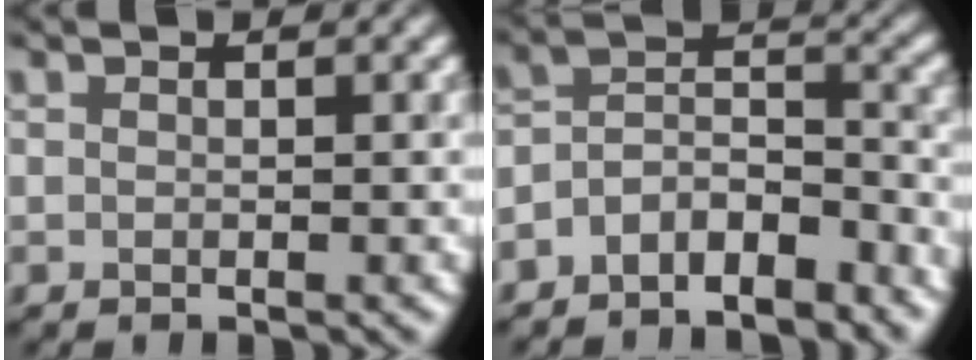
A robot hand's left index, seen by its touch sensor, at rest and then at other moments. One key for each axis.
{"total": 5.4, "fx": -3.7, "fy": 2.6, "fz": 3.0, "tx": -0.045, "ty": 0.007, "tz": -0.072}